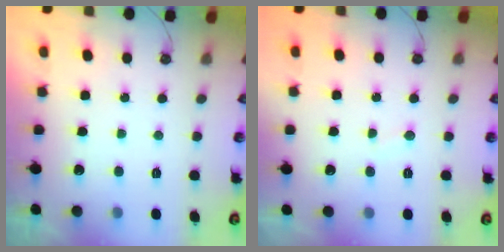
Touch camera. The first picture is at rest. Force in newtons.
{"total": 1.8, "press": 1.8, "slide": 0.2}